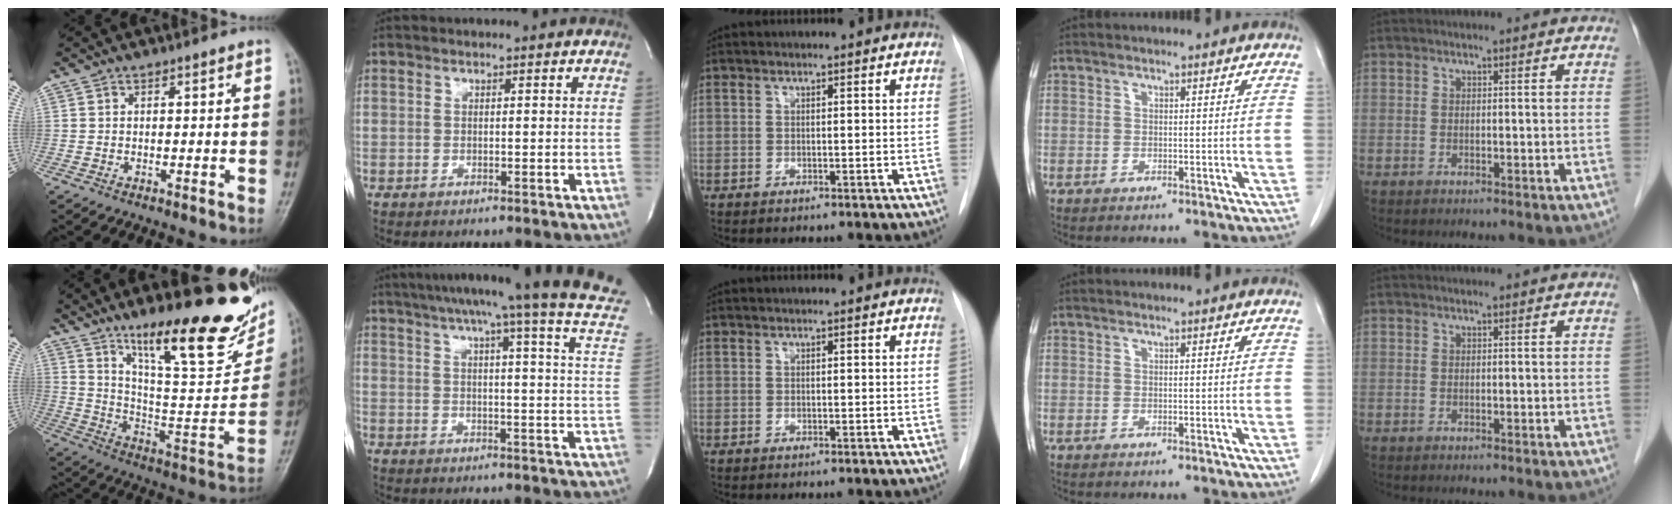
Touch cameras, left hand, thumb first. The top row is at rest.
{"thumb": {"total": 27.5, "force": [17.2, 7.5, 20.2], "torque": [-0.257, -0.072, 0.274]}, "index": {"total": 22.0, "force": [18.5, -1.7, 11.8], "torque": [-0.176, -0.049, 0.220]}}